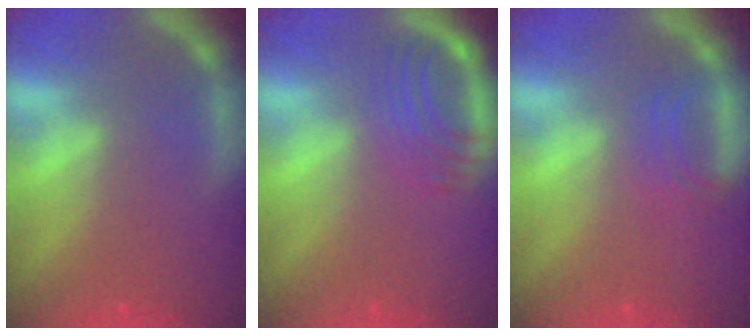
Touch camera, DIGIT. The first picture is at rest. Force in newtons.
{"total": 5.0}
{"total": 2.5}